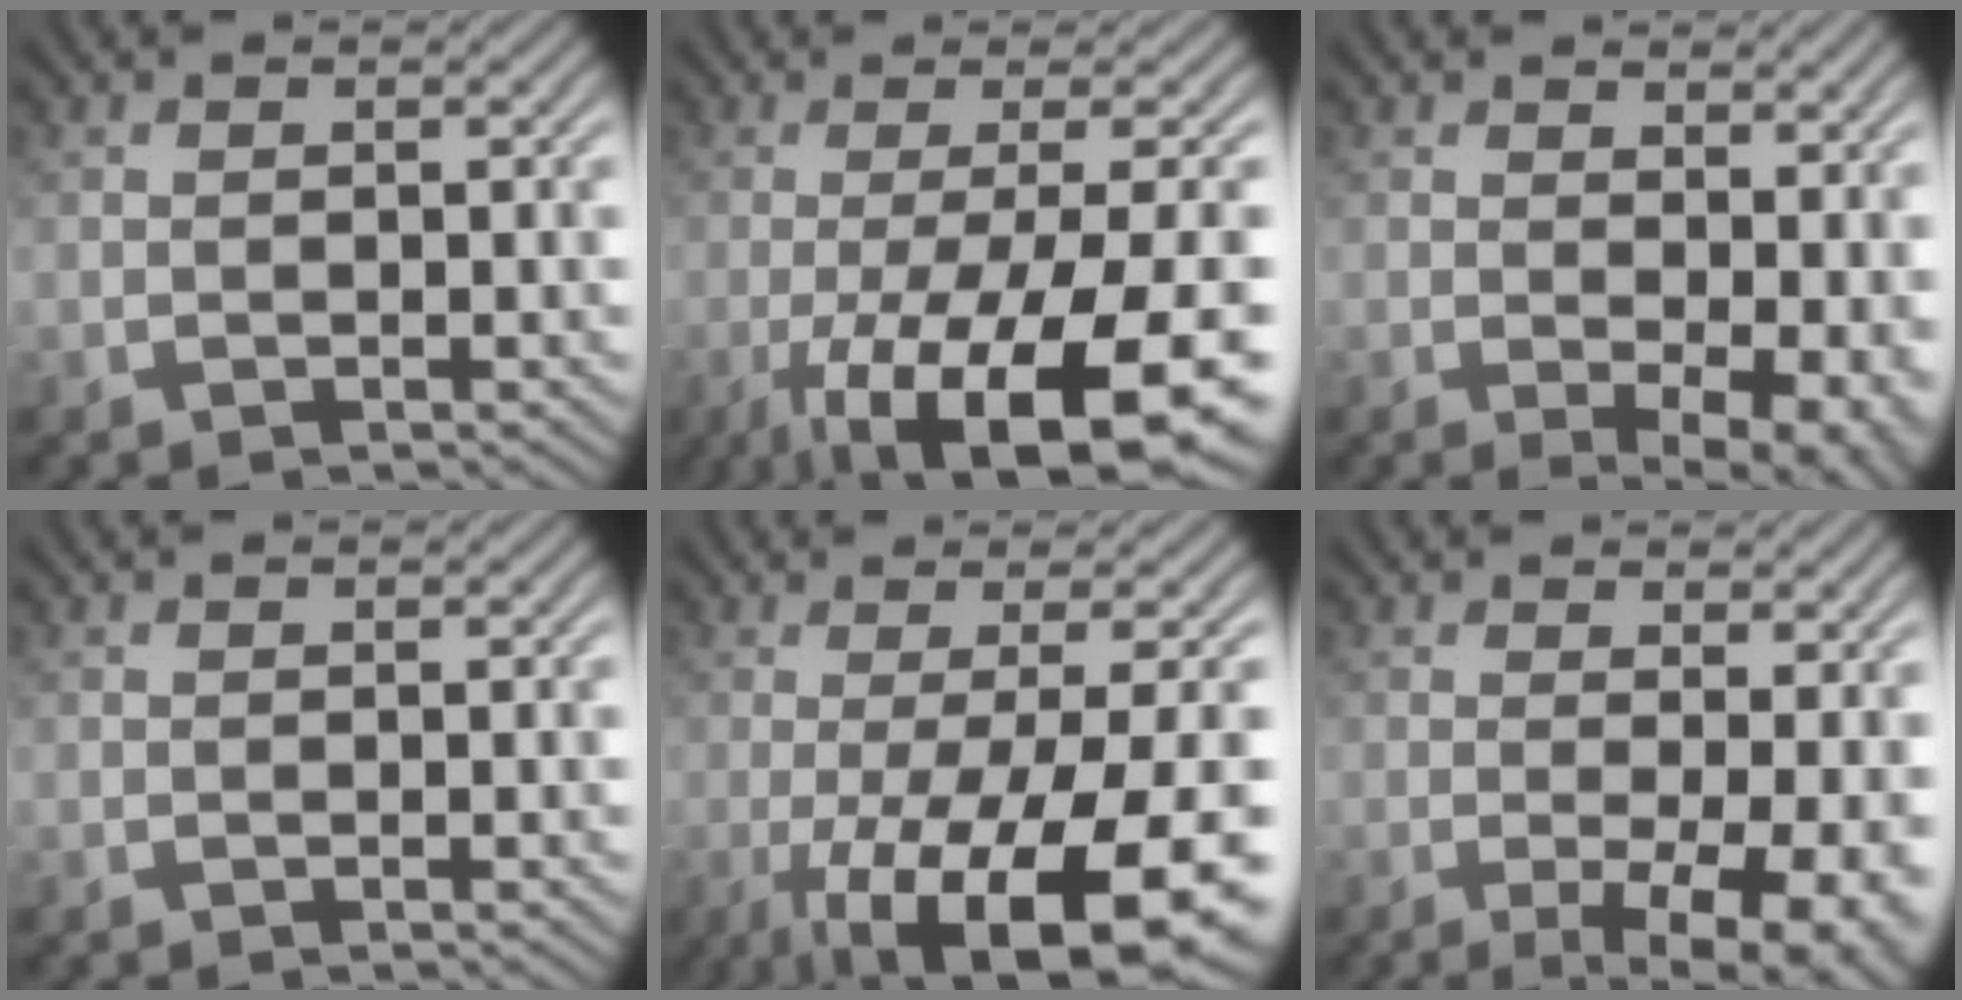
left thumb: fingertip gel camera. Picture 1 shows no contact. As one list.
[{"total": 16.5, "force": [-6.6, 4.3, 14.5], "torque": [-0.196, -0.009, -0.095]}, {"total": 6.8, "force": [1.1, 3.3, 5.9], "torque": [-0.076, -0.010, 0.023]}, {"total": 0.0}, {"total": 15.1, "force": [-5.1, 3.7, 13.8], "torque": [-0.182, -0.009, -0.070]}, {"total": 8.0, "force": [-1.0, 2.3, 7.5], "torque": [-0.112, -0.009, -0.009]}]